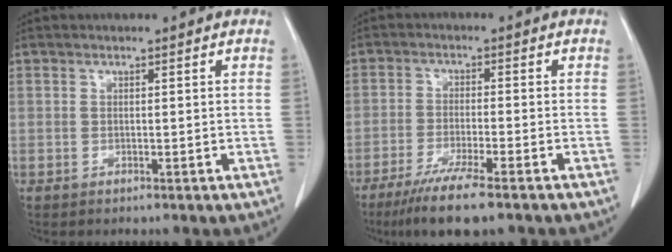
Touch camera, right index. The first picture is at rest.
{"total": 8.6, "force": [-6.3, 0.3, 5.9], "torque": [-0.100, -0.022, -0.103]}